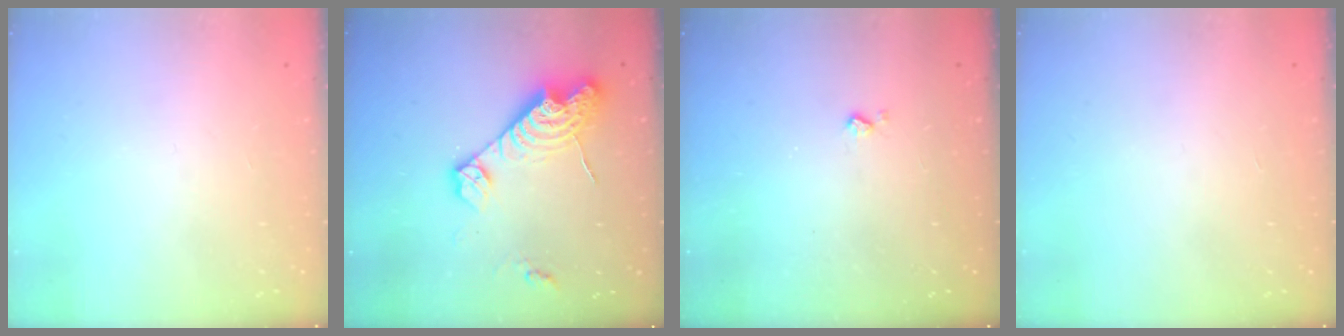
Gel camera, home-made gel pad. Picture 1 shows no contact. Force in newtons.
{"total": 14.7, "press": 14.6, "slide": 1.2}
{"total": 3.5, "press": 3.5, "slide": 0.5}
{"total": 0.0}